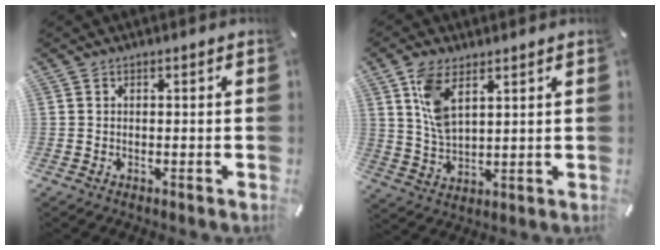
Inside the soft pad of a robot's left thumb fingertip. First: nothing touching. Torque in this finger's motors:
{"motor_torque": [1.49, 1.41, 1.05, -1.02, 0.48]}